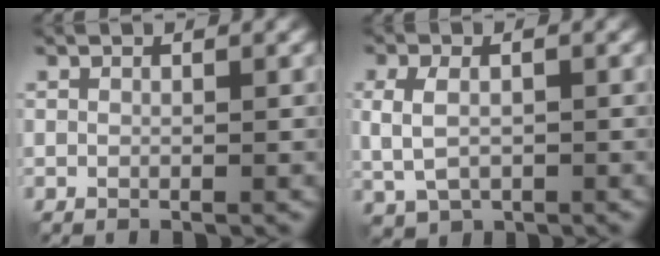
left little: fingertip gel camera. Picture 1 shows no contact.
{"total": 3.6, "force": [-0.4, 2.4, 2.6], "torque": [-0.062, -0.005, -0.001]}